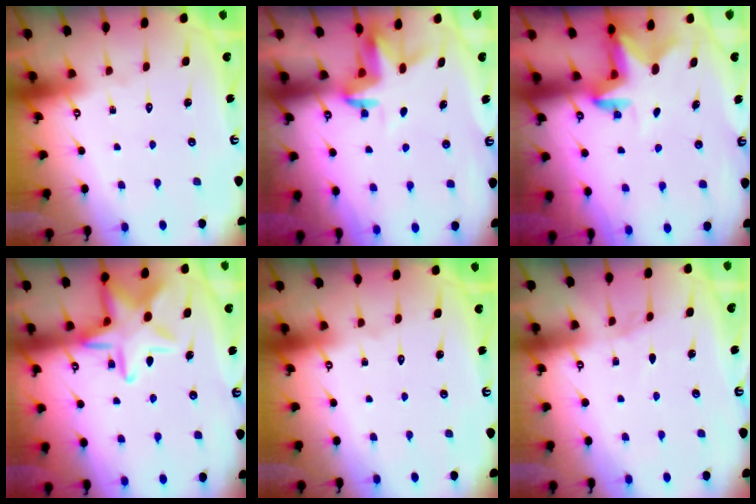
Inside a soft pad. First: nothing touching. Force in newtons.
{"total": 3.4, "press": 3.4, "slide": 0.2}
{"total": 2.7, "press": 2.6, "slide": 0.5}
{"total": 14.9, "press": 14.8, "slide": 0.9}
{"total": 0.0}
{"total": 4.0, "press": 3.9, "slide": 0.4}